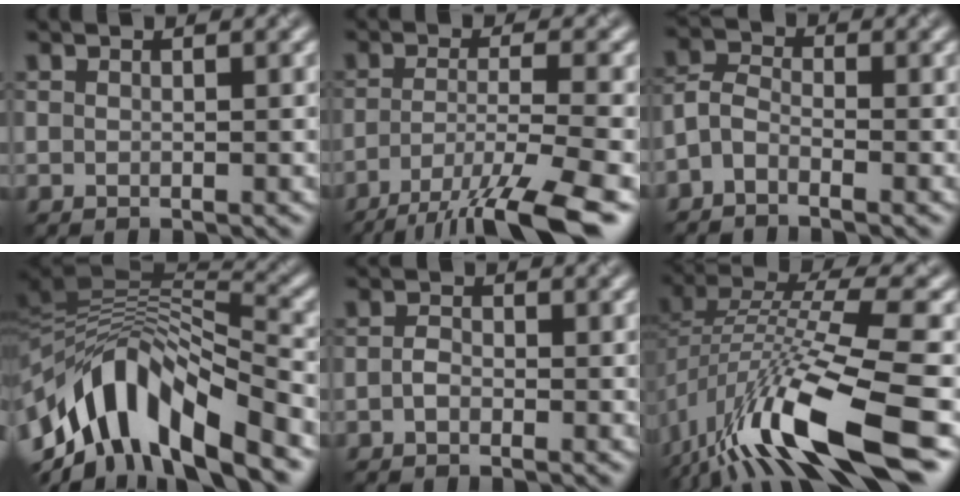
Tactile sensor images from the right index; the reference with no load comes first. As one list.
[{"total": 9.1, "force": [-5.9, 1.7, 6.8], "torque": [-0.110, -0.013, -0.106]}, {"total": 2.3, "force": [-1.5, 1.0, 1.4], "torque": [-0.034, 0.003, -0.044]}, {"total": 11.5, "force": [-5.3, 4.7, 9.1], "torque": [-0.161, 0.018, -0.096]}, {"total": 1.3, "force": [-0.7, 0.8, 0.9], "torque": [-0.021, -0.002, -0.018]}, {"total": 13.0, "force": [-6.2, 3.6, 10.9], "torque": [-0.214, 0.005, -0.108]}]